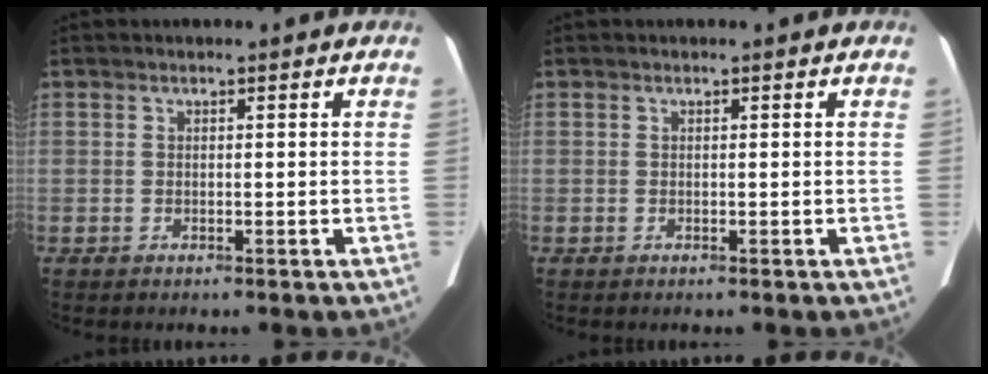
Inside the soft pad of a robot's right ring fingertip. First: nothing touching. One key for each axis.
{"total": 0.0}